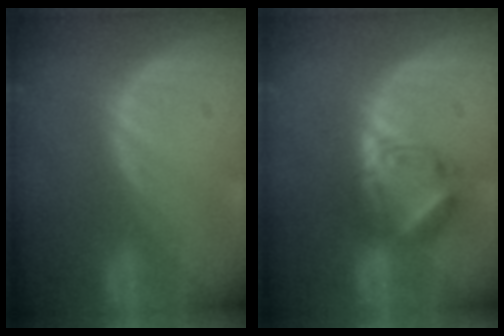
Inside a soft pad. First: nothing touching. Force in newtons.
{"total": 5.8, "press": 5.7, "slide": 1.2}